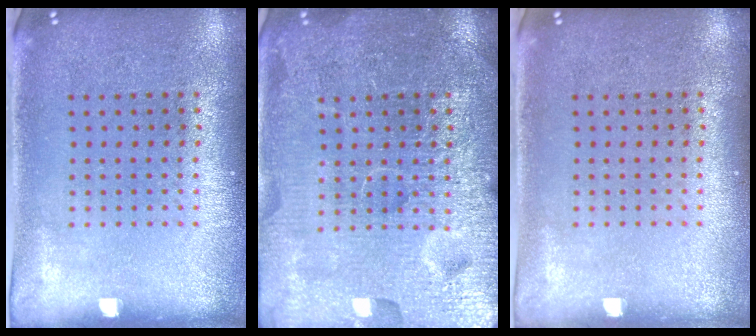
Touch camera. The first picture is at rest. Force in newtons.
{"total": 7.0, "press": 7.0, "slide": 0.9}
{"total": 0.0}